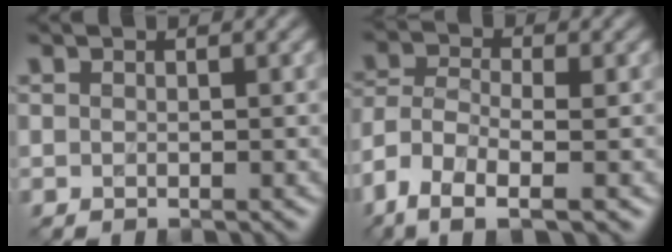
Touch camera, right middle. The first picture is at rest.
{"total": 6.4, "force": [-4.0, 2.3, 4.5], "torque": [-0.092, -0.004, -0.085]}